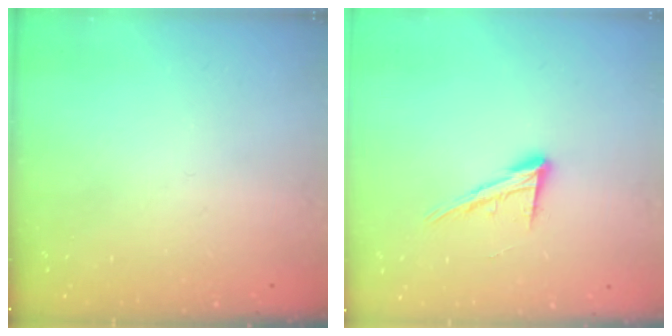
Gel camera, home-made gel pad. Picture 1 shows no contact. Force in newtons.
{"total": 12.3, "press": 12.0, "slide": 2.5}